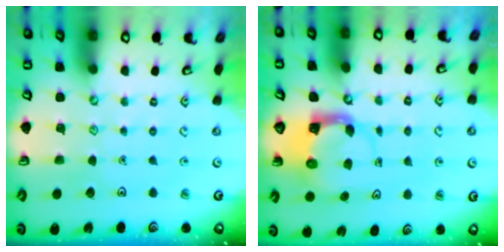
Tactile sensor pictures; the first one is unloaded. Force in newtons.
{"total": 3.9, "press": 3.9, "slide": 0.7}